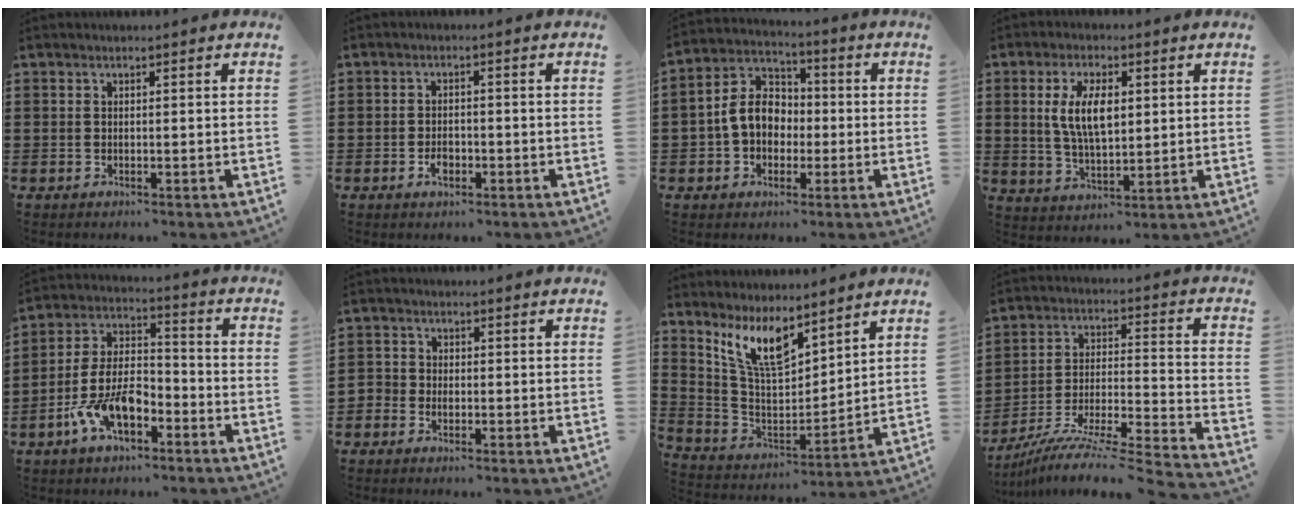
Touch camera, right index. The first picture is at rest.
{"total": 2.4, "force": [-1.1, 1.3, 1.7], "torque": [-0.033, 0.001, -0.020]}
{"total": 8.3, "force": [-0.8, 6.5, 5.2], "torque": [-0.127, 0.015, -0.017]}
{"total": 7.8, "force": [1.6, 3.5, 6.8], "torque": [-0.136, 0.005, 0.022]}
{"total": 9.8, "force": [-5.2, 4.8, 6.9], "torque": [-0.161, 0.005, -0.102]}
{"total": 1.8, "force": [-1.2, 1.3, 0.2], "torque": [-0.011, 0.005, -0.028]}
{"total": 9.6, "force": [7.0, 3.1, 5.7], "torque": [-0.133, -0.026, 0.131]}
{"total": 8.4, "force": [-7.4, -0.2, 3.9], "torque": [-0.065, -0.003, -0.151]}